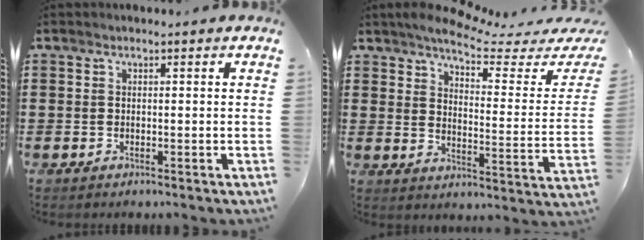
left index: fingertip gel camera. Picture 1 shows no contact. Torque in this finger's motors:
{"motor_torque": [1.08, -1.06, 0.19, 0.00]}